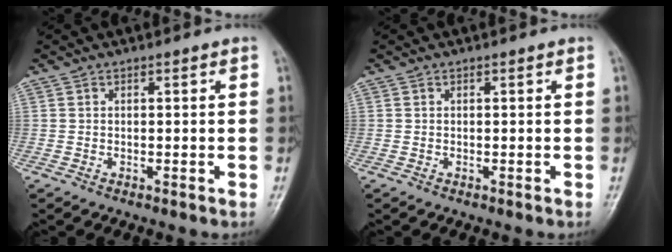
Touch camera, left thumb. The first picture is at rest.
{"total": 0.0}